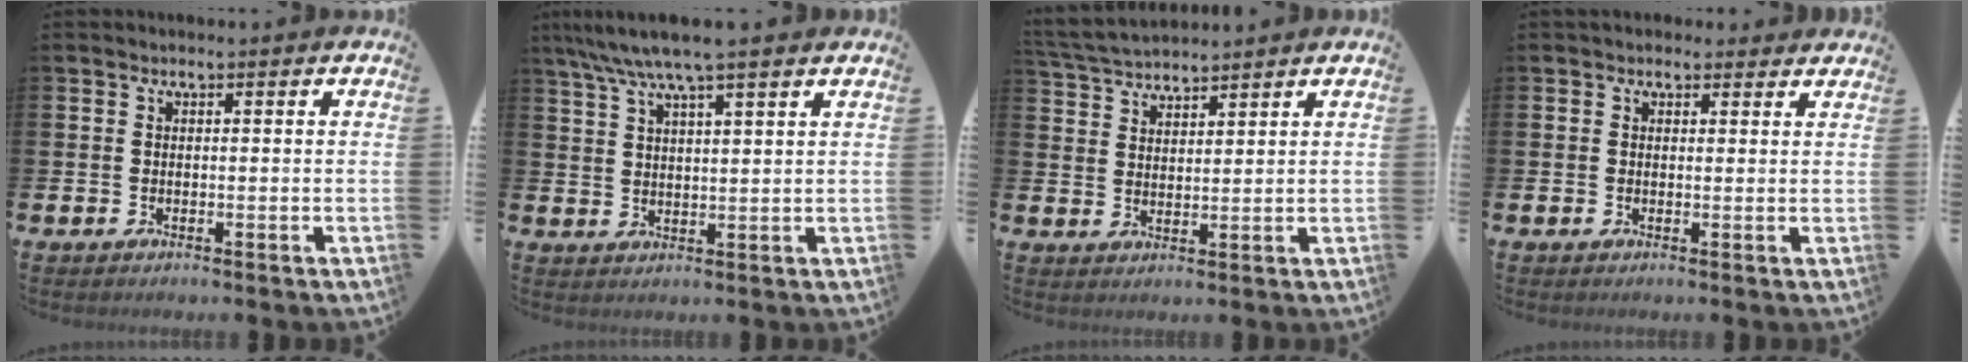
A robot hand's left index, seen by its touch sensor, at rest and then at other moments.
{"total": 6.6, "force": [5.6, 0.4, 3.5], "torque": [-0.085, -0.012, 0.101]}
{"total": 4.2, "force": [4.1, 0.6, 0.5], "torque": [-0.027, -0.016, 0.074]}
{"total": 1.5, "force": [1.3, 0.7, 0.0], "torque": [0.009, 0.002, 0.022]}